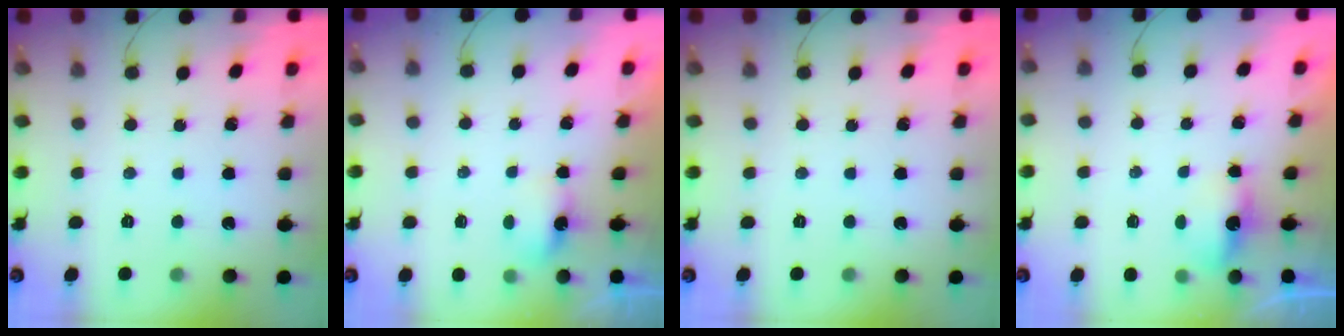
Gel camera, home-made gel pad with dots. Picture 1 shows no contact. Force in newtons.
{"total": 3.9, "press": 3.8, "slide": 1.0}
{"total": 0.0}
{"total": 6.4, "press": 4.0, "slide": 5.0}